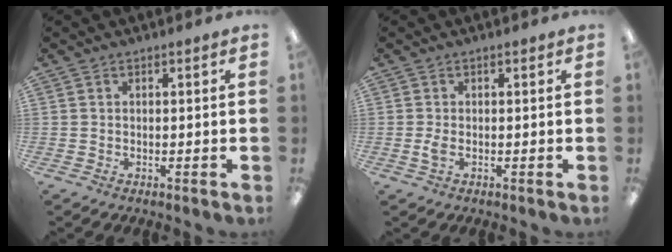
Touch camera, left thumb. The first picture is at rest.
{"total": 2.1, "force": [-0.3, 0.9, 1.9], "torque": [-0.040, 0.001, -0.008]}